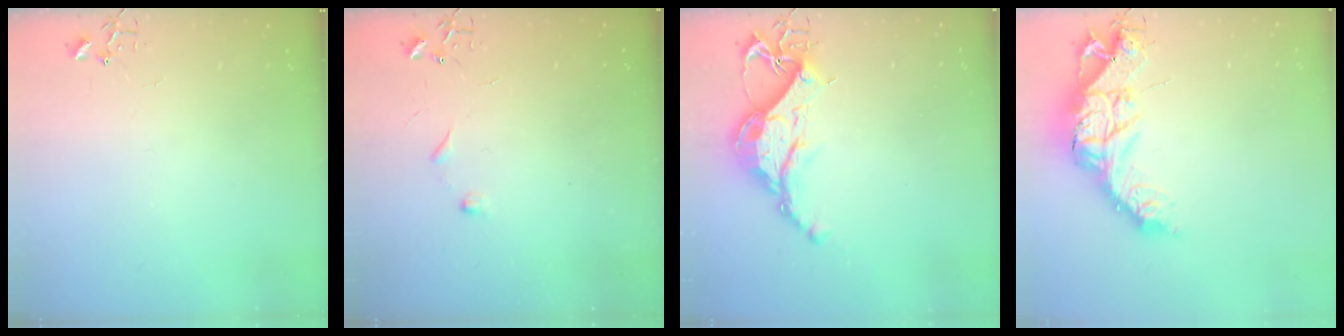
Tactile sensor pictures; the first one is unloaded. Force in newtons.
{"total": 4.3, "press": 4.3, "slide": 0.6}
{"total": 13.8, "press": 13.8, "slide": 1.1}
{"total": 16.2, "press": 16.2, "slide": 1.5}